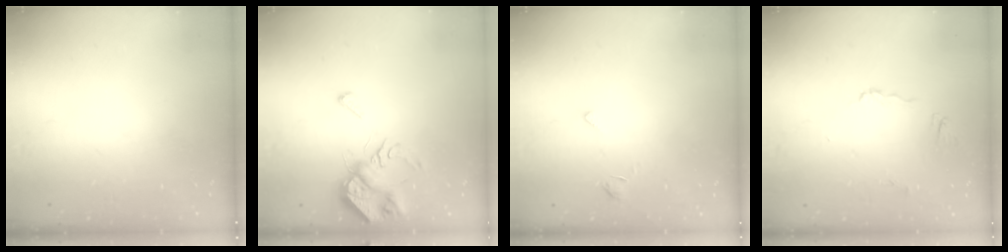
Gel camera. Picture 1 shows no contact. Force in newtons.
{"total": 9.1, "press": 9.0, "slide": 1.3}
{"total": 1.9, "press": 1.8, "slide": 0.4}
{"total": 4.7, "press": 4.7, "slide": 0.4}